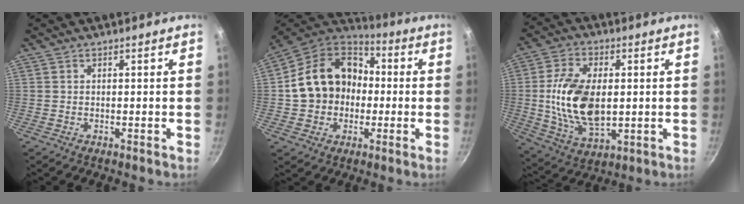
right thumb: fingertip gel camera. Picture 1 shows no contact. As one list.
[{"total": 17.8, "force": [0.1, 14.6, 10.1], "torque": [-0.149, 0.044, -0.005]}, {"total": 16.0, "force": [0.5, 9.4, 12.9], "torque": [-0.229, -0.002, 0.013]}]